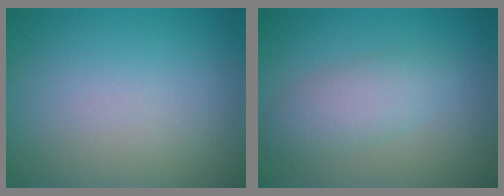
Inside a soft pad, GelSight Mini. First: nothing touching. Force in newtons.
{"total": 3.3, "press": 3.3, "slide": 0.0}